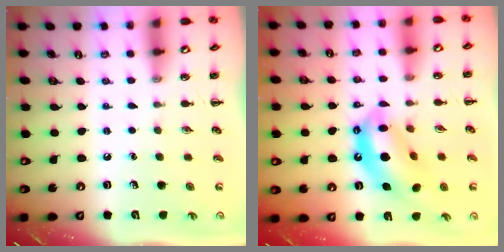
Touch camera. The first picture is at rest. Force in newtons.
{"total": 13.6, "press": 13.1, "slide": 3.8}